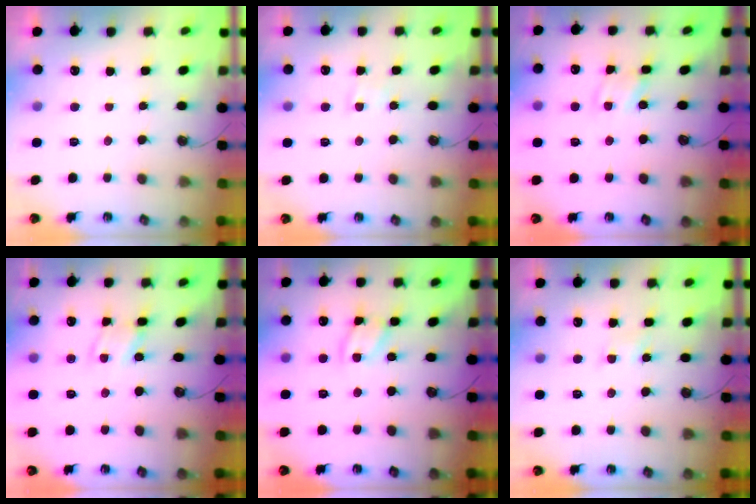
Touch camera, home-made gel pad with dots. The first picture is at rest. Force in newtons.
{"total": 3.1, "press": 3.1, "slide": 0.4}
{"total": 1.8, "press": 1.8, "slide": 0.2}
{"total": 2.1, "press": 2.1, "slide": 0.3}
{"total": 8.2, "press": 8.2, "slide": 0.7}
{"total": 4.4, "press": 4.3, "slide": 0.6}